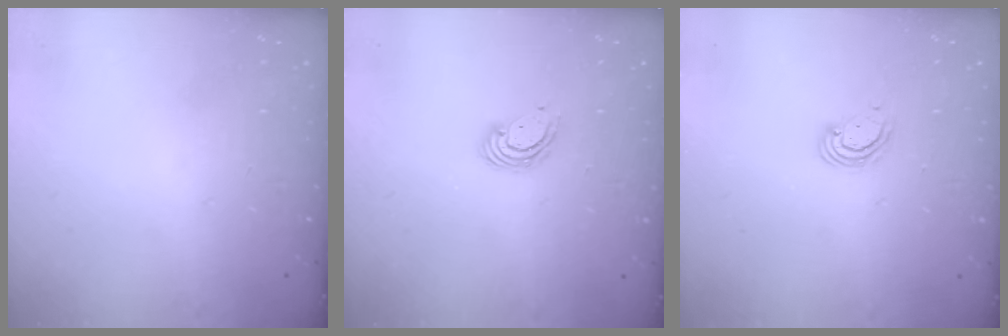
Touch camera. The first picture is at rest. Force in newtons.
{"total": 4.6, "press": 4.6, "slide": 0.2}
{"total": 3.0, "press": 2.9, "slide": 0.3}